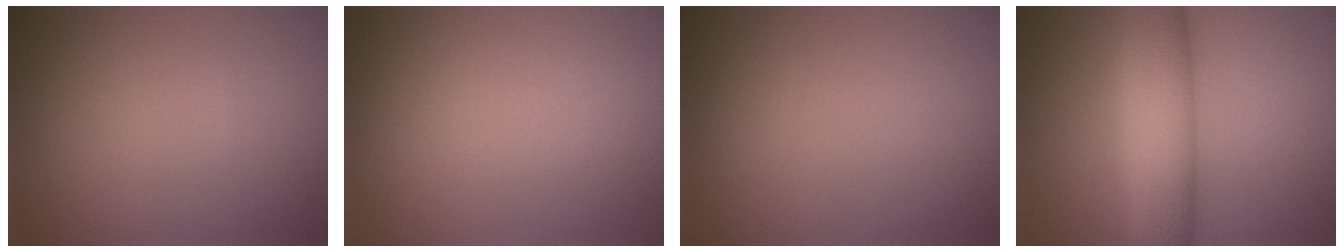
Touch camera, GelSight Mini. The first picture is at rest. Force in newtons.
{"total": 0.0}
{"total": 0.0}
{"total": 7.6, "press": 7.6, "slide": 0.5}